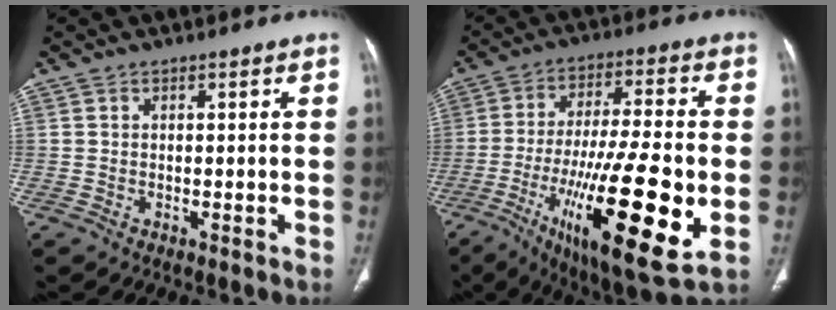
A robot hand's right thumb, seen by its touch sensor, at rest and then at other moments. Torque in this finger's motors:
{"motor_torque": [1.87, 3.00, 2.46, -0.31, 0.30]}